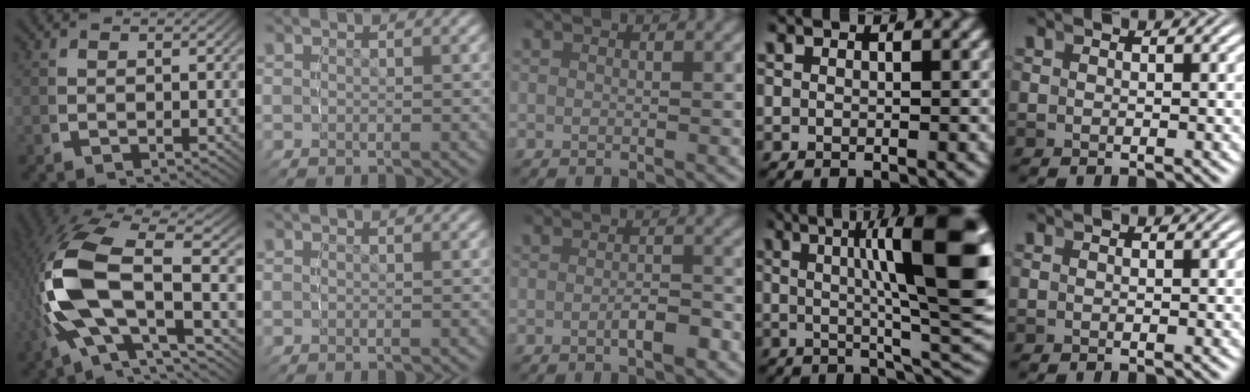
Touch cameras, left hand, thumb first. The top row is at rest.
{"thumb": {"total": 13.1, "force": [0.0, 7.1, 10.9], "torque": [-0.250, -0.020, 0.017]}, "middle": {"total": 1.9, "force": [-1.1, 0.6, 1.5], "torque": [-0.020, 0.001, -0.023]}, "ring": {"total": 14.9, "force": [3.1, 4.3, 13.9], "torque": [-0.147, 0.019, 0.040]}}